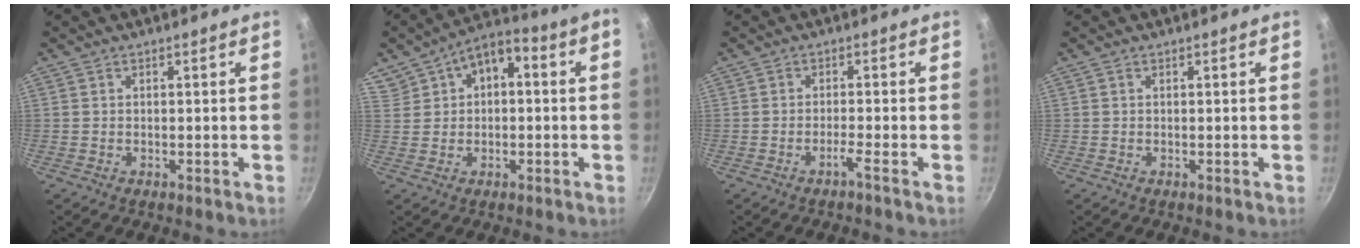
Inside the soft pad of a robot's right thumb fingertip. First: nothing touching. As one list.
[{"total": 10.9, "force": [2.8, 6.9, 8.0], "torque": [-0.123, 0.050, 0.048]}, {"total": 1.7, "force": [-1.1, -0.5, 1.2], "torque": [-0.030, 0.009, -0.022]}, {"total": 0.0}]